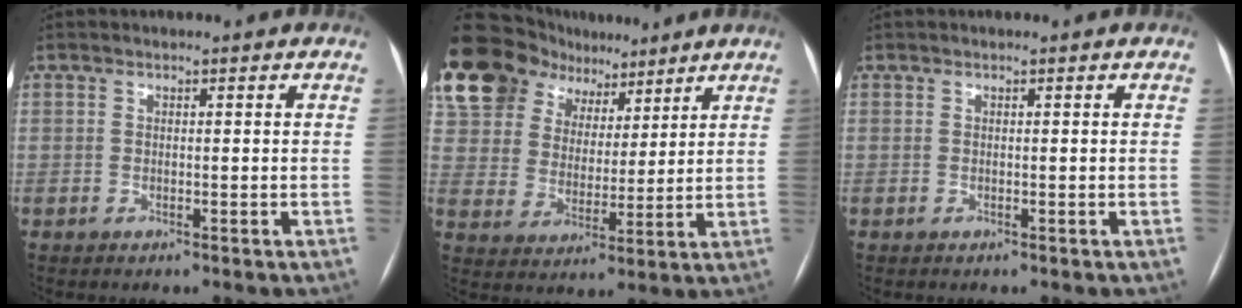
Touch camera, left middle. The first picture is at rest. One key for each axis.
{"total": 24.8, "fx": 16.7, "fy": 15.2, "fz": 10.3, "tx": -0.274, "ty": 0.081, "tz": 0.305}
{"total": 0.0}